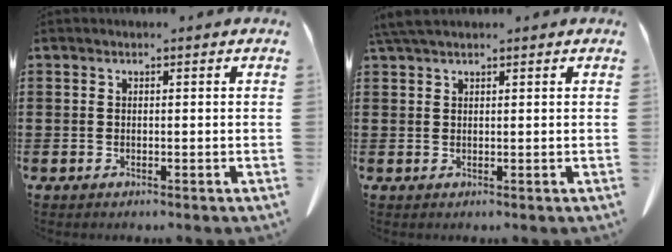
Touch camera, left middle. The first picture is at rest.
{"total": 2.6, "force": [1.9, 0.6, 1.7], "torque": [-0.039, 0.005, 0.037]}